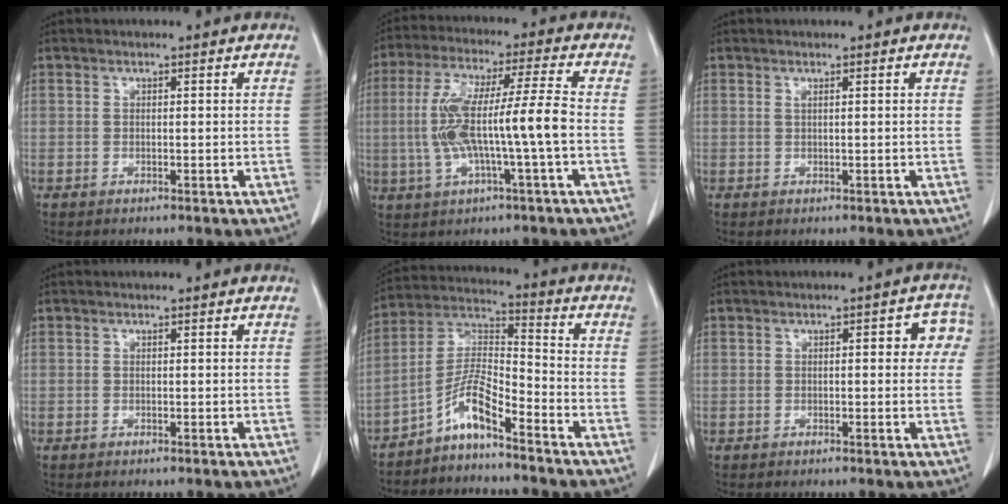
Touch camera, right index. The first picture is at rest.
{"total": 12.1, "force": [-1.5, 0.1, 12.0], "torque": [-0.245, 0.021, -0.026]}
{"total": 0.6, "force": [0.3, 0.0, 0.5], "torque": [-0.013, 0.004, 0.008]}
{"total": 0.0}
{"total": 7.4, "force": [-5.2, 1.0, 5.1], "torque": [-0.109, 0.015, -0.104]}
{"total": 4.7, "force": [1.0, 2.0, 4.1], "torque": [-0.030, 0.018, 0.006]}